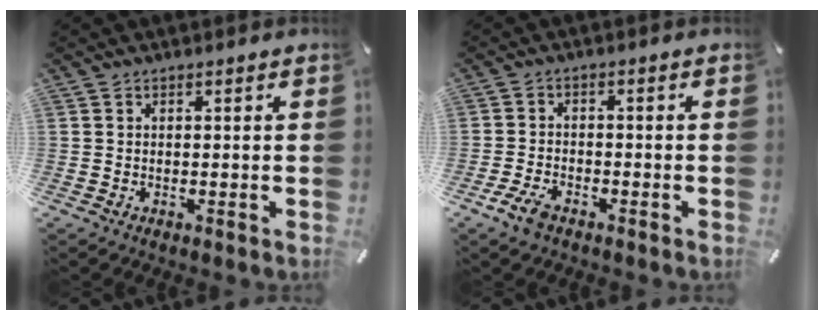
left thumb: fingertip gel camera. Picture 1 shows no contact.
{"total": 4.4, "force": [-2.9, 2.1, 2.5], "torque": [-0.065, 0.008, -0.059]}